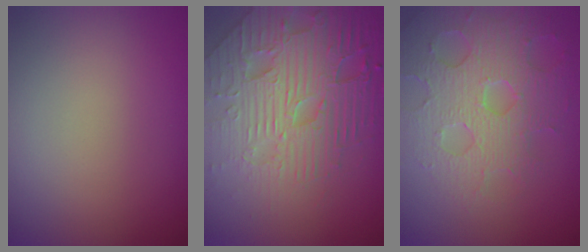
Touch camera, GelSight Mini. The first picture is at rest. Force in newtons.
{"total": 8.3, "press": 6.1, "slide": 5.7}
{"total": 6.1, "press": 5.1, "slide": 3.4}